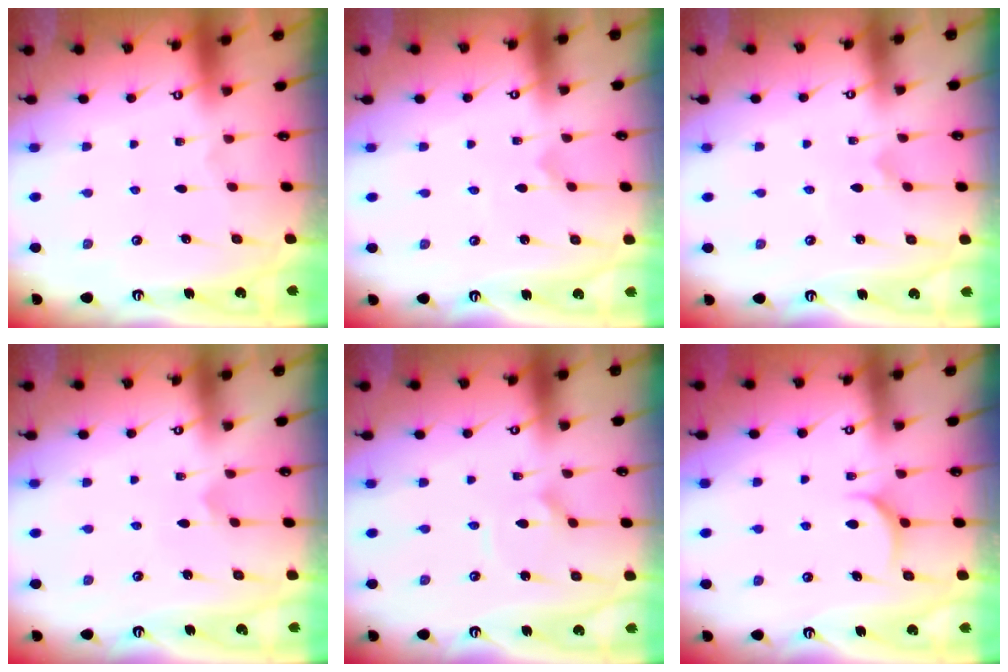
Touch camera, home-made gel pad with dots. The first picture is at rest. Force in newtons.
{"total": 0.0}
{"total": 2.4, "press": 2.4, "slide": 0.2}
{"total": 3.2, "press": 3.1, "slide": 0.2}
{"total": 2.7, "press": 2.7, "slide": 0.4}
{"total": 5.6, "press": 5.6, "slide": 0.6}